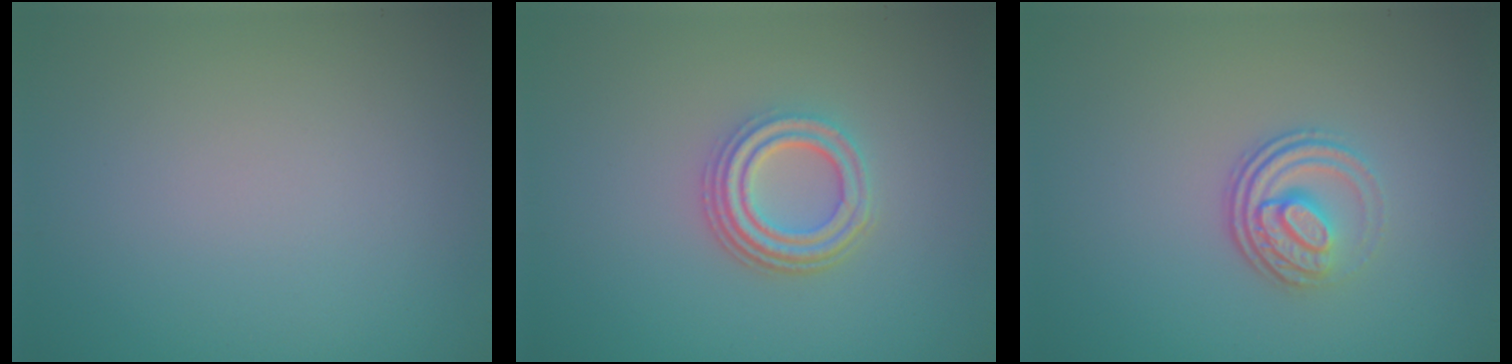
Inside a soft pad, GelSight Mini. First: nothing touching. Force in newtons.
{"total": 3.9, "press": 3.0, "slide": 2.5}
{"total": 3.3, "press": 2.4, "slide": 2.2}